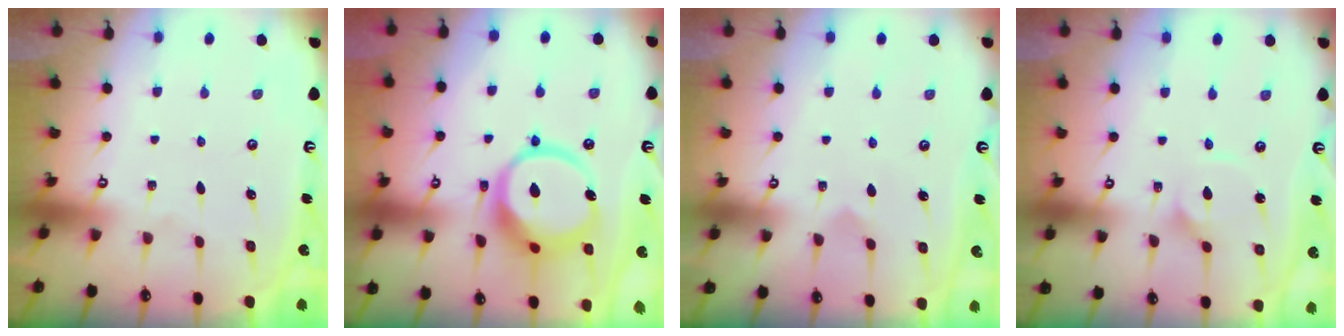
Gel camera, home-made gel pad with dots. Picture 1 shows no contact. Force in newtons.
{"total": 17.0, "press": 16.9, "slide": 1.9}
{"total": 1.5, "press": 1.5, "slide": 0.1}
{"total": 3.1, "press": 3.1, "slide": 0.2}